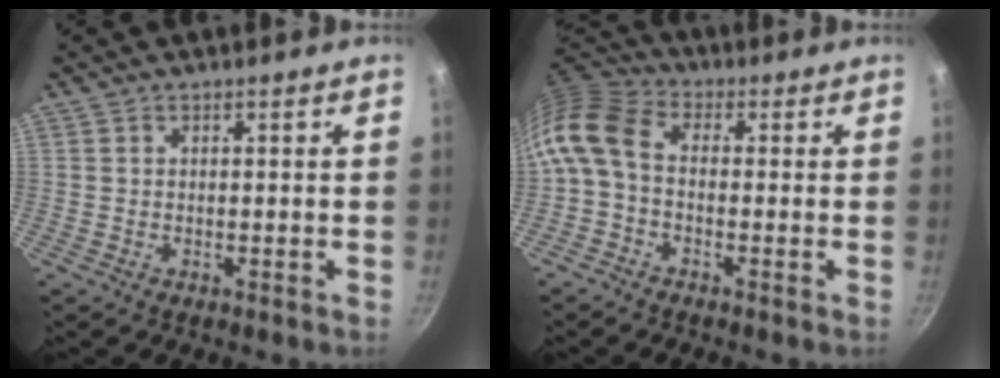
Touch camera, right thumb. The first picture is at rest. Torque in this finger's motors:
{"motor_torque": [-0.50, 0.77, 0.28, -0.26, 0.23]}